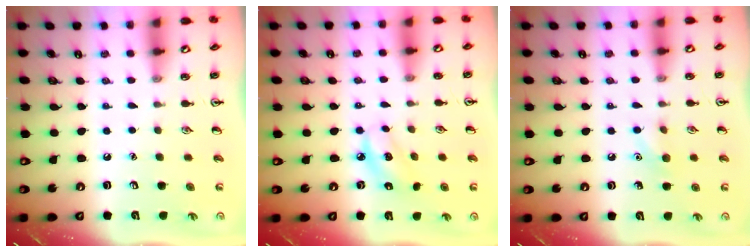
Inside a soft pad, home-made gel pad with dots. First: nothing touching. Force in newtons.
{"total": 4.8, "press": 4.7, "slide": 0.7}
{"total": 6.3, "press": 6.0, "slide": 1.9}